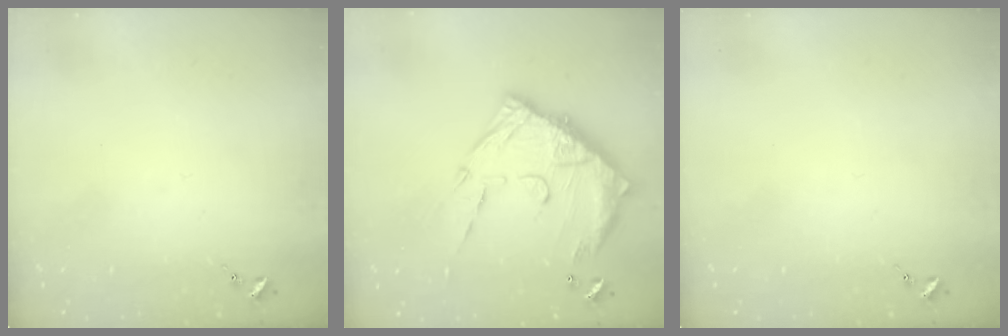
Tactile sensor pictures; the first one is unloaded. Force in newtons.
{"total": 17.5, "press": 17.4, "slide": 2.0}
{"total": 0.0}